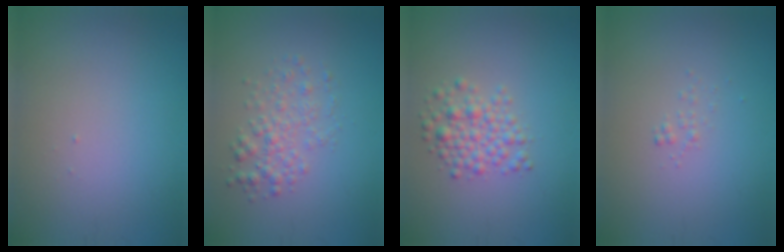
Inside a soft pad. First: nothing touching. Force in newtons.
{"total": 2.5, "press": 2.5, "slide": 0.0}
{"total": 3.0, "press": 3.0, "slide": 0.2}
{"total": 0.5, "press": 0.5, "slide": 0.0}